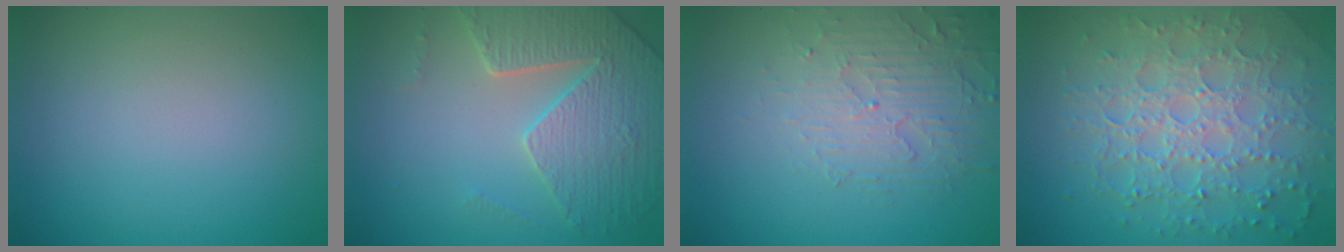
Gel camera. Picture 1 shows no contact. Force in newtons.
{"total": 5.1, "press": 4.6, "slide": 2.1}
{"total": 3.8, "press": 3.4, "slide": 1.8}
{"total": 7.3, "press": 5.2, "slide": 5.0}